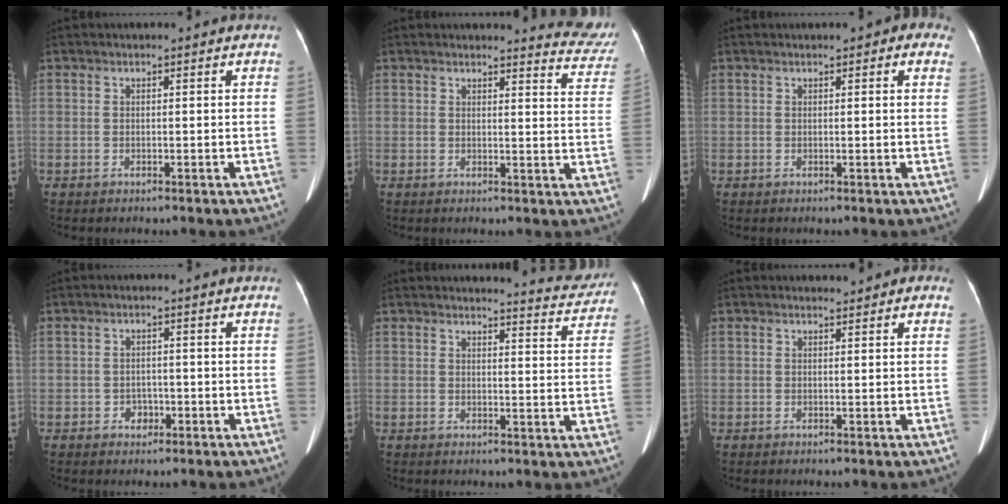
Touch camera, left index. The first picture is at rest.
{"total": 7.6, "force": [7.6, 0.5, 0.1], "torque": [0.013, -0.060, 0.057]}
{"total": 4.4, "force": [2.7, 1.4, 3.2], "torque": [-0.026, 0.018, 0.023]}
{"total": 2.0, "force": [-0.9, 1.6, 0.8], "torque": [-0.009, 0.005, -0.010]}
{"total": 7.1, "force": [7.0, 0.4, 0.3], "torque": [-0.001, -0.030, 0.067]}
{"total": 1.1, "force": [1.0, 0.3, 0.3], "torque": [-0.006, 0.004, 0.014]}